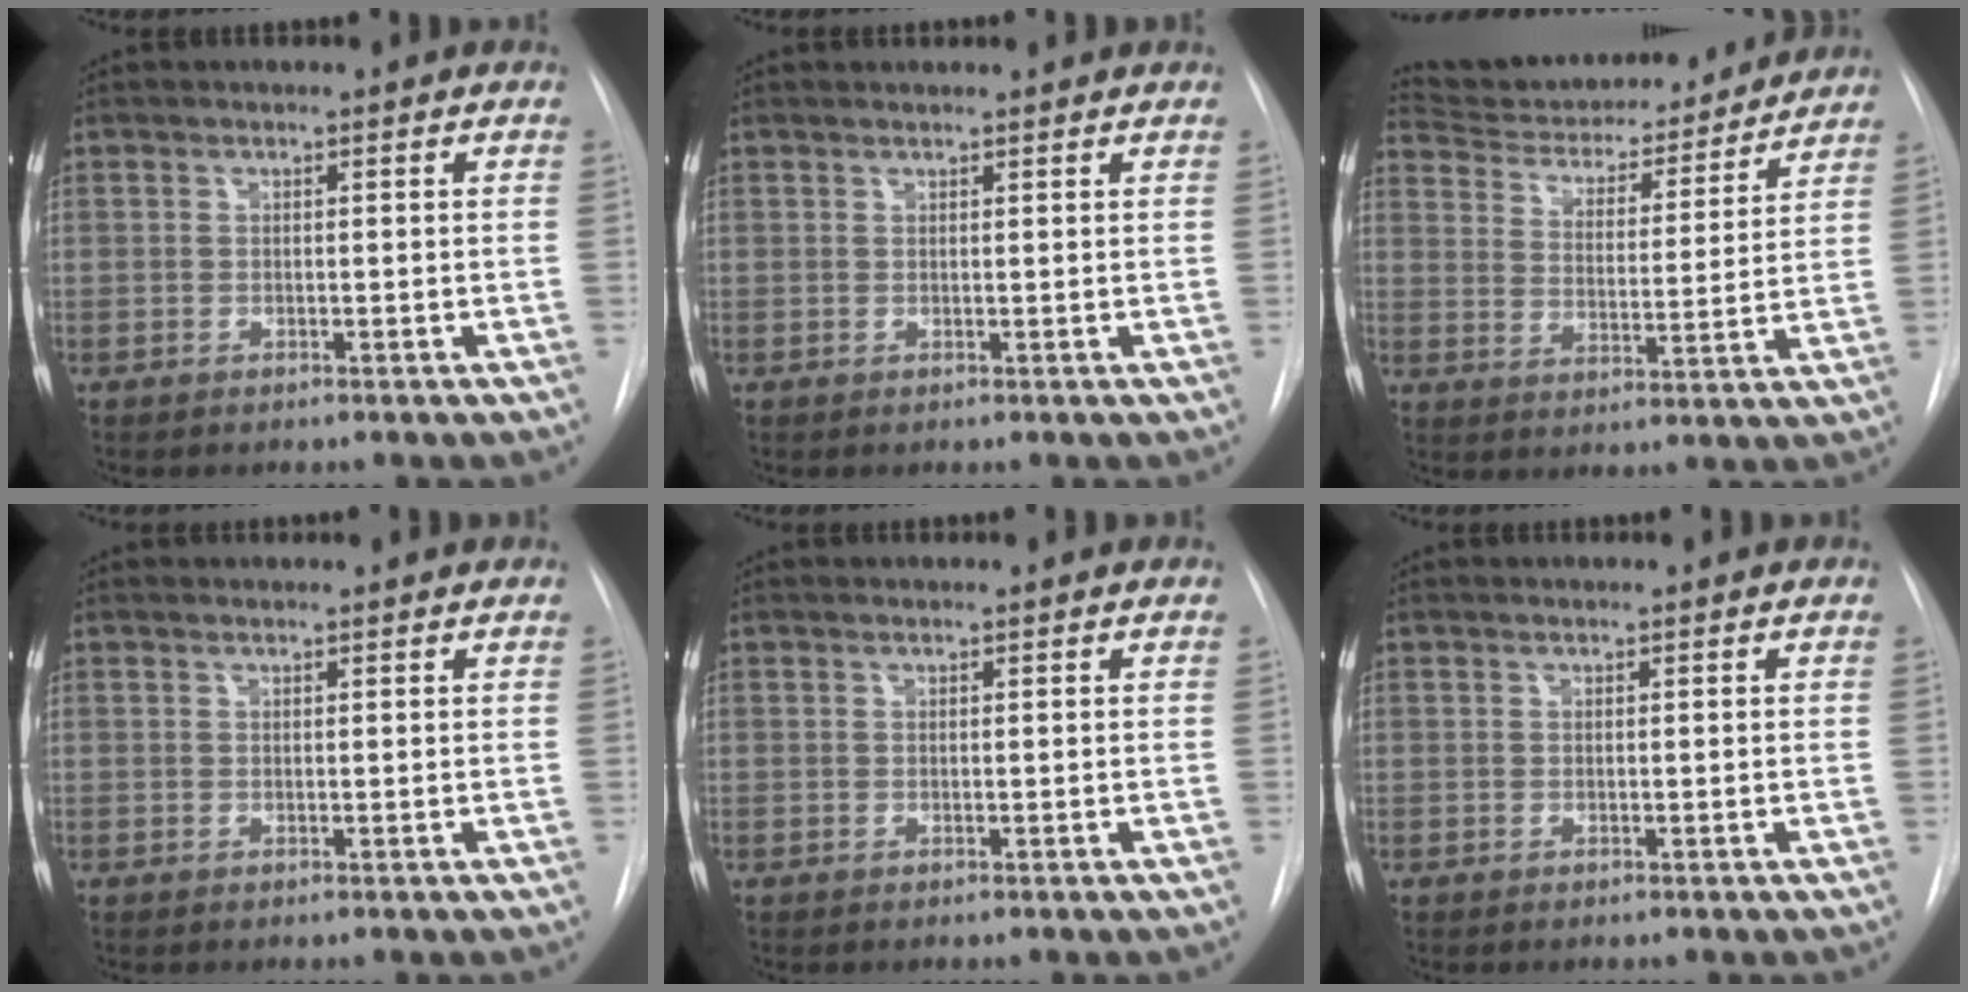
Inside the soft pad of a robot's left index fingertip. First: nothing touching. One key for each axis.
{"total": 2.6, "fx": 2.6, "fy": 0.2, "fz": 0.5, "tx": -0.011, "ty": 0.019, "tz": 0.031}
{"total": 19.2, "fx": 18.0, "fy": 4.3, "fz": 5.1, "tx": -0.072, "ty": -0.002, "tz": 0.256}
{"total": 2.4, "fx": 2.3, "fy": 0.2, "fz": 0.4, "tx": -0.010, "ty": 0.019, "tz": 0.029}
{"total": 1.3, "fx": 1.2, "fy": 0.0, "fz": 0.2, "tx": -0.009, "ty": 0.015, "tz": 0.018}
{"total": 1.1, "fx": 1.1, "fy": 0.0, "fz": 0.2, "tx": -0.008, "ty": 0.015, "tz": 0.016}